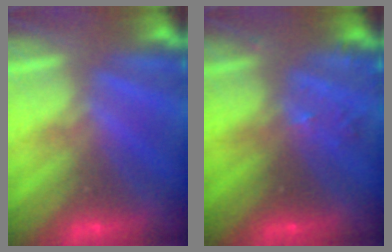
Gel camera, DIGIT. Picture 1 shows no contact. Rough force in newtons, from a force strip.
{"total": 2.8}